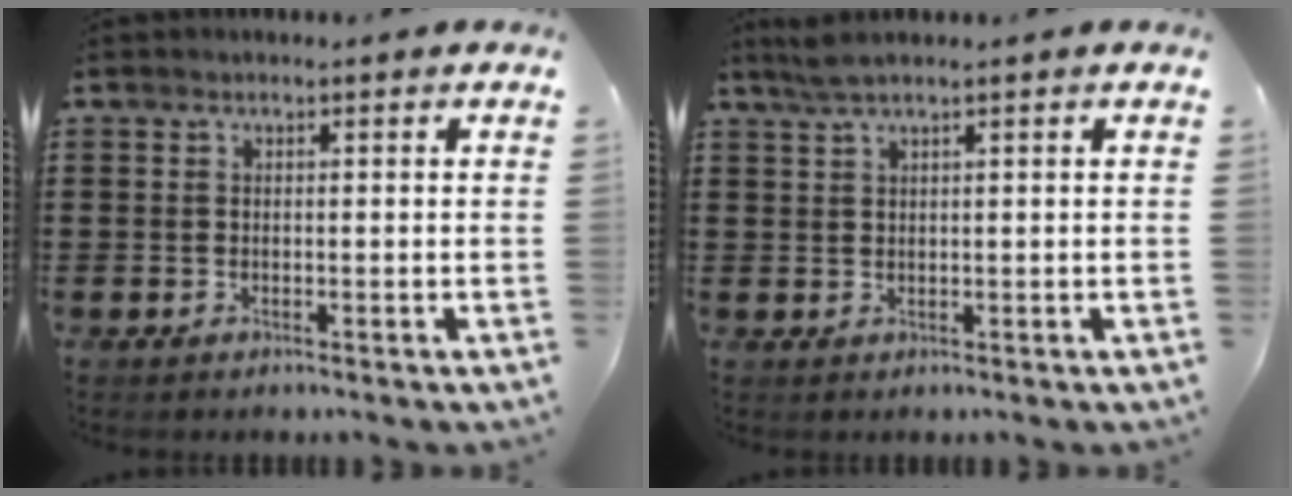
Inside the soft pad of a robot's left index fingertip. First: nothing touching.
{"total": 2.3, "force": [1.6, 0.1, 1.6], "torque": [-0.034, 0.001, 0.029]}